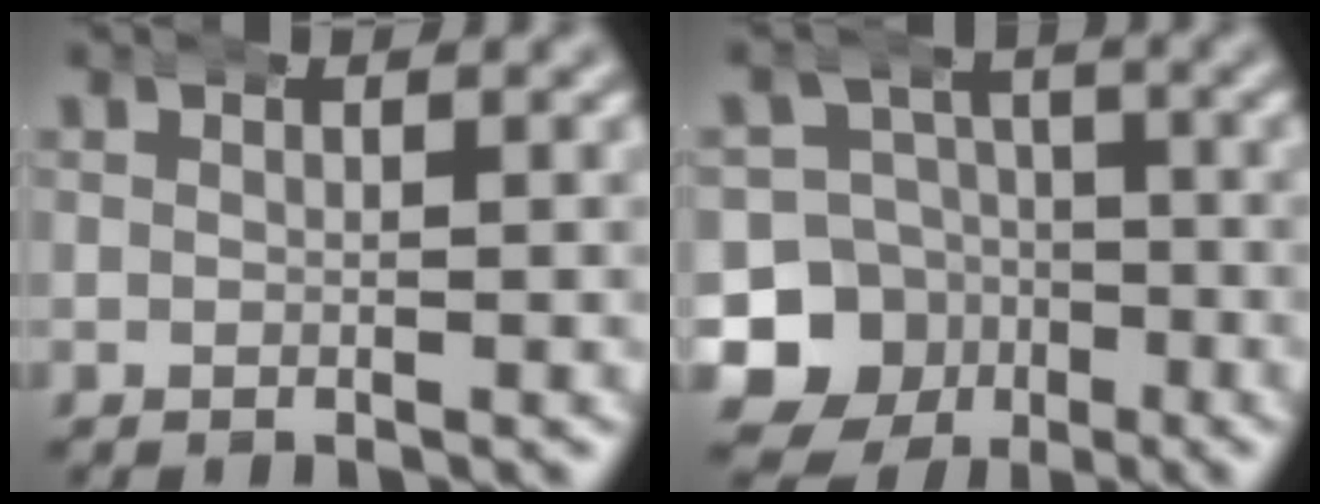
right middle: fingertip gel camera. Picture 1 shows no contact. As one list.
[{"total": 16.2, "force": [-6.9, 14.2, 3.5], "torque": [-0.094, -0.079, -0.110]}]